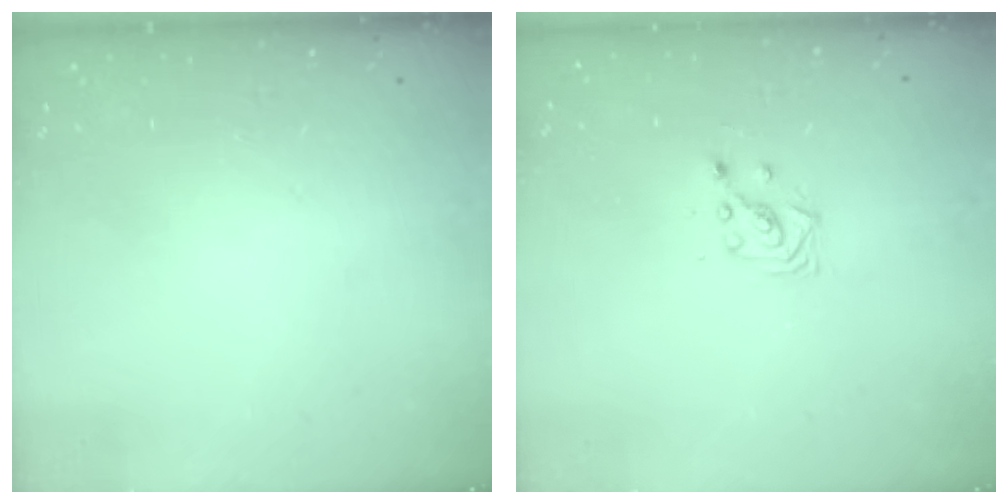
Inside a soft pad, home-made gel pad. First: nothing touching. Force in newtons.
{"total": 3.3, "press": 3.3, "slide": 0.4}